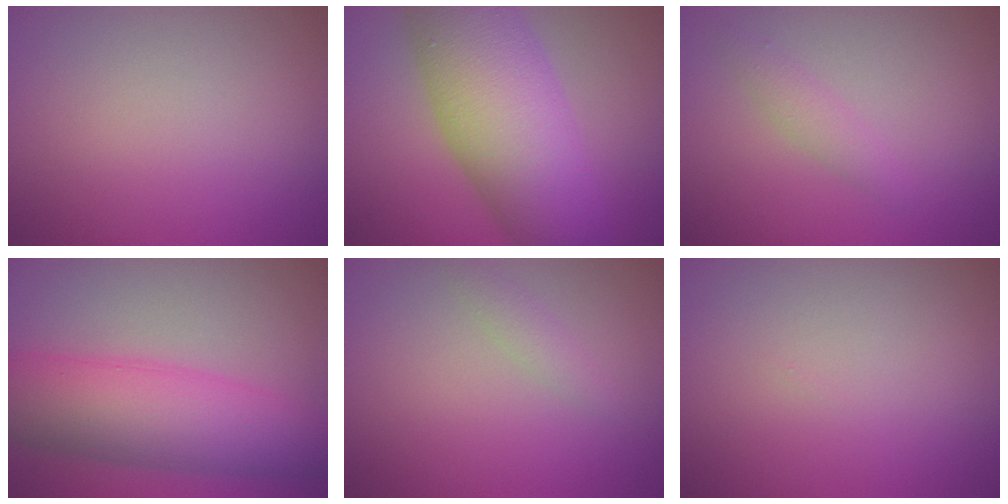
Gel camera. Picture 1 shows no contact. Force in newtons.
{"total": 12.8, "press": 12.8, "slide": 0.3}
{"total": 1.4, "press": 1.4, "slide": 0.1}
{"total": 8.6, "press": 8.6, "slide": 0.2}
{"total": 1.2, "press": 1.2, "slide": 0.1}
{"total": 0.0}